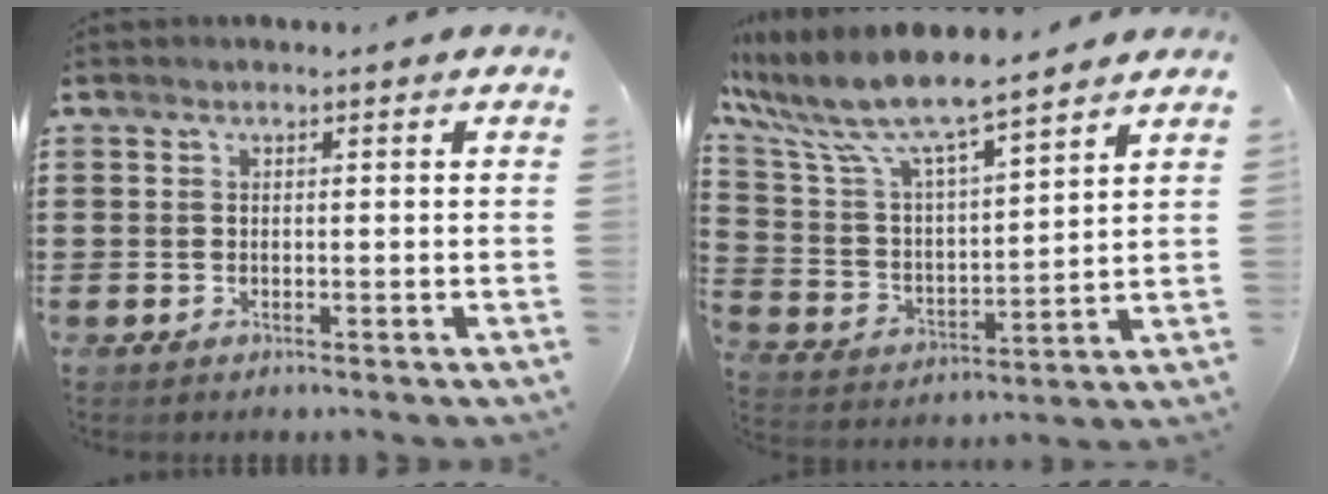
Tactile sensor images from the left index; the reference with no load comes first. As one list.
[{"total": 8.7, "force": [7.4, 1.1, 4.3], "torque": [-0.116, -0.045, 0.125]}]